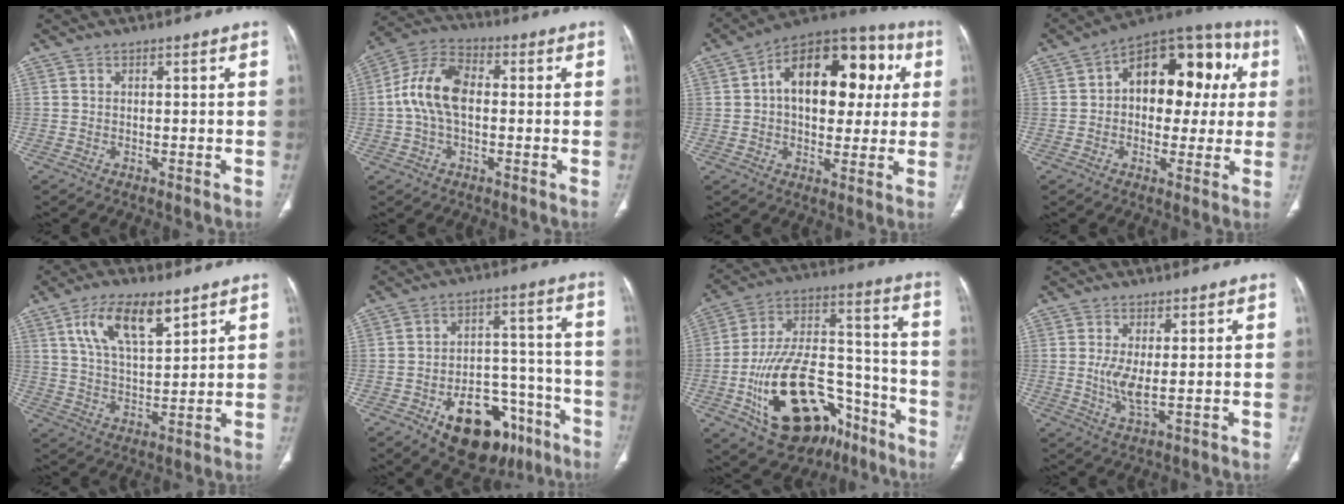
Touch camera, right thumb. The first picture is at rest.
{"total": 11.2, "force": [0.1, 6.6, 9.0], "torque": [-0.181, 0.031, -0.005]}
{"total": 21.3, "force": [4.0, 12.7, 16.6], "torque": [-0.197, 0.031, 0.050]}
{"total": 18.7, "force": [3.3, 11.5, 14.4], "torque": [-0.140, 0.038, 0.037]}
{"total": 12.3, "force": [6.6, 5.1, 9.0], "torque": [-0.148, -0.023, 0.128]}
{"total": 19.1, "force": [-10.1, 11.2, 11.6], "torque": [-0.116, 0.075, -0.137]}
{"total": 27.1, "force": [-12.3, 15.1, 18.8], "torque": [-0.336, 0.075, -0.187]}
{"total": 4.8, "force": [0.4, 1.3, 4.6], "torque": [-0.104, -0.018, 0.012]}